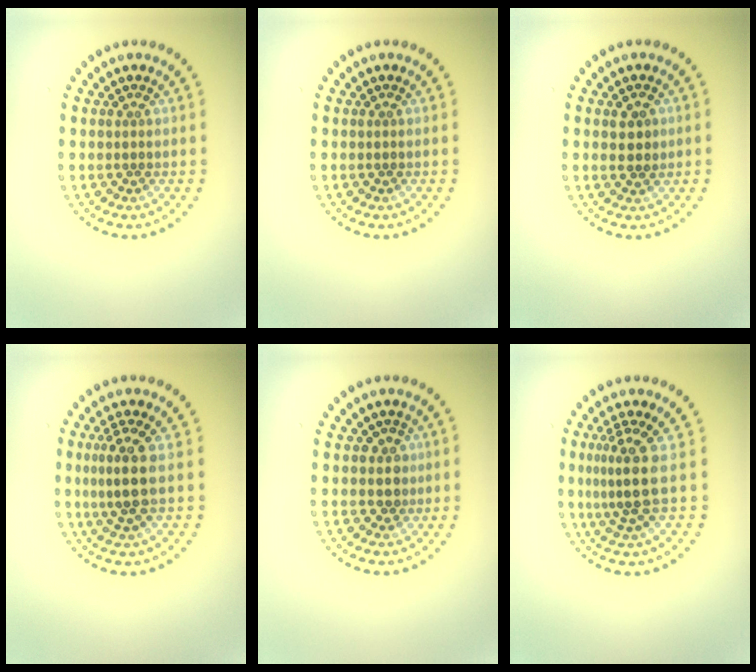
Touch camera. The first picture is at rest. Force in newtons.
{"total": 0.0}
{"total": 2.0, "press": 2.0, "slide": 0.4}
{"total": 3.2, "press": 2.8, "slide": 1.5}
{"total": 1.3, "press": 1.0, "slide": 0.8}
{"total": 3.4, "press": 2.5, "slide": 2.4}